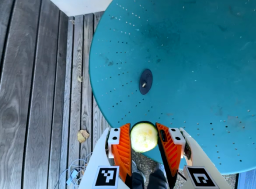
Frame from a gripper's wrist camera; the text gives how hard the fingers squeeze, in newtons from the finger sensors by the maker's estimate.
{"total": 11.0, "left": 11.4, "right": 10.5}